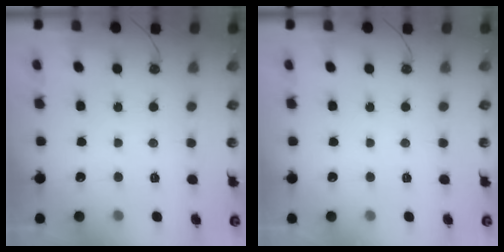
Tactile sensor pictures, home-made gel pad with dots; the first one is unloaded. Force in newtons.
{"total": 0.0}